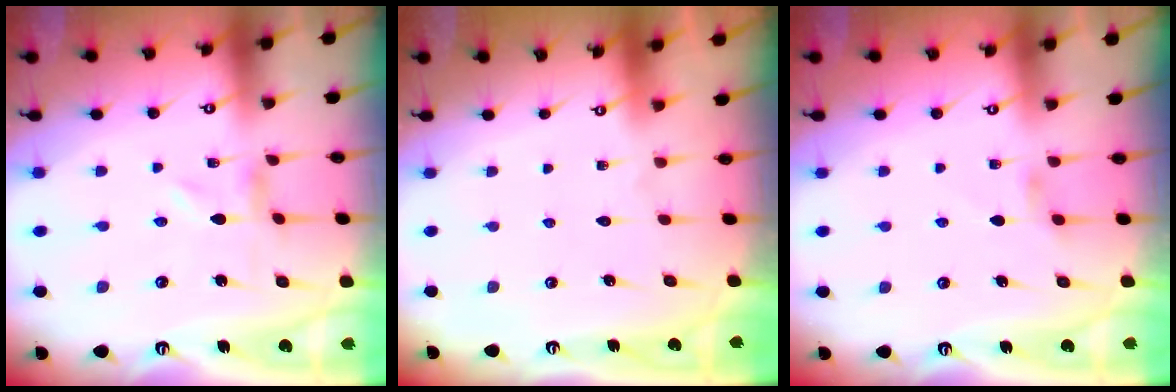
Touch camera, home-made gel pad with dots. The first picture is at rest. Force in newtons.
{"total": 1.8, "press": 1.8, "slide": 0.1}
{"total": 2.7, "press": 2.7, "slide": 0.5}